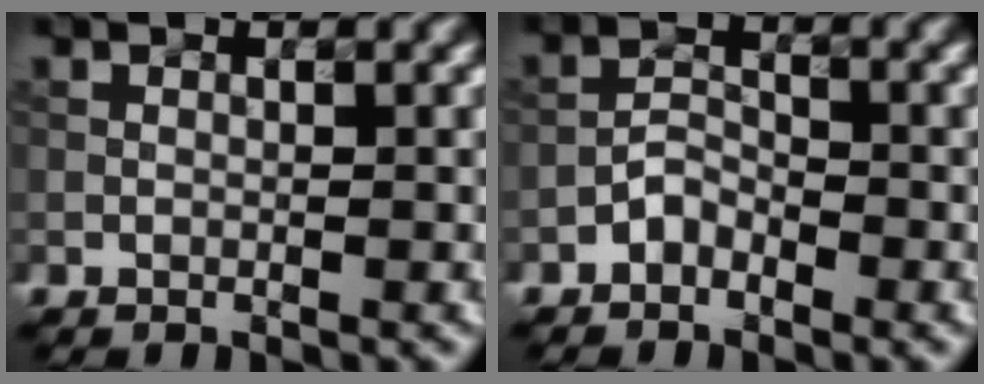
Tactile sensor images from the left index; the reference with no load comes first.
{"total": 1.8, "force": [-1.3, 1.0, 0.8], "torque": [-0.012, 0.010, -0.027]}